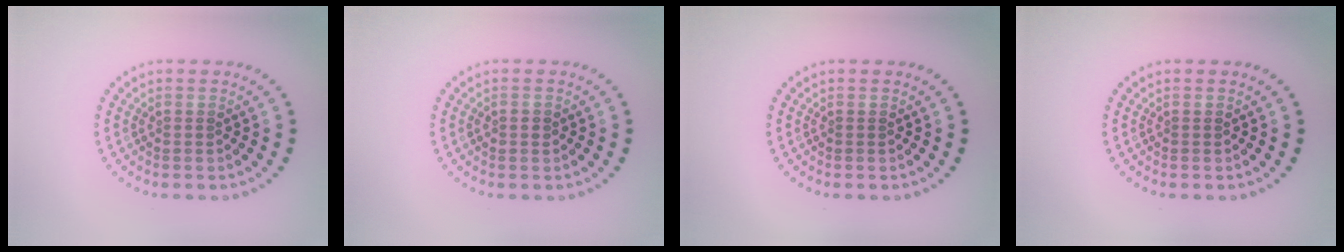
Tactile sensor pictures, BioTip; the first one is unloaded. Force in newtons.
{"total": 1.3, "press": 1.2, "slide": 0.3}
{"total": 0.0}
{"total": 0.0}